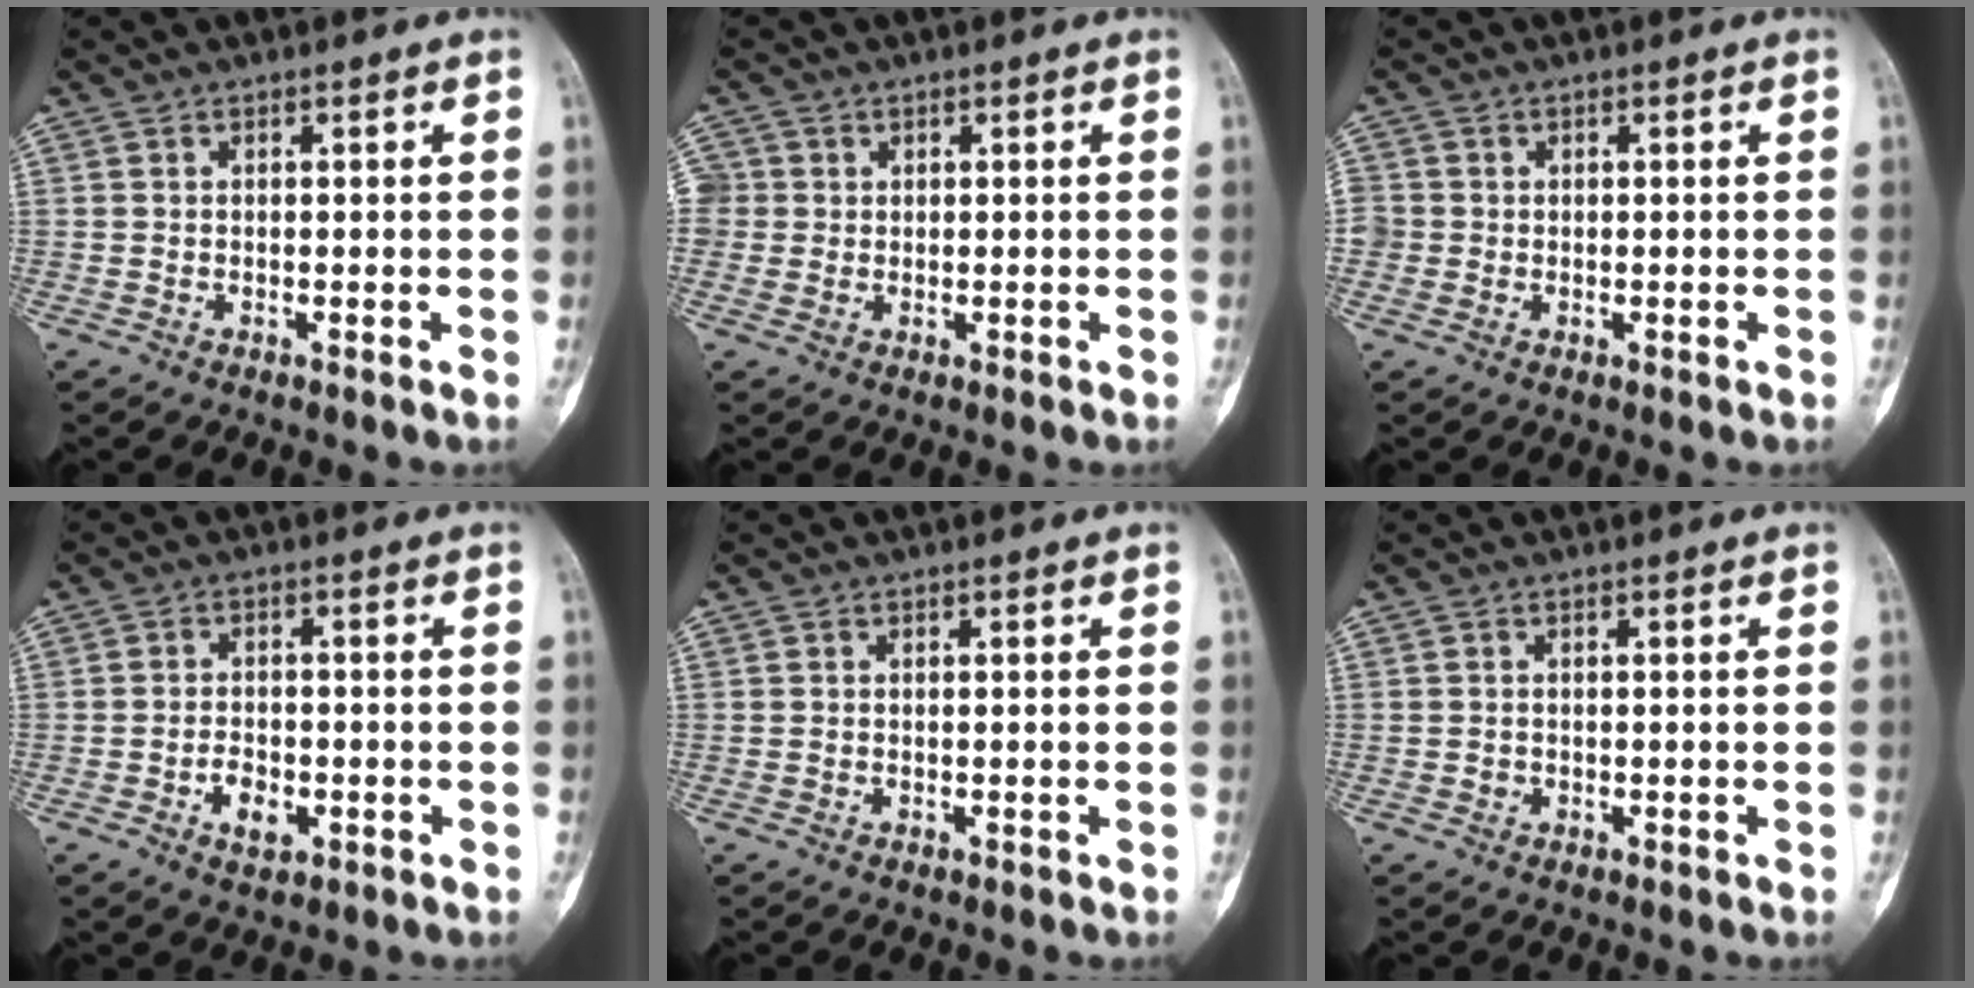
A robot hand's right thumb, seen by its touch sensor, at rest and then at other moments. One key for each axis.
{"total": 3.9, "fx": 0.6, "fy": 3.9, "fz": 0.4, "tx": 0.016, "ty": 0.008, "tz": 0.011}
{"total": 3.0, "fx": -0.1, "fy": 3.0, "fz": 0.5, "tx": 0.006, "ty": 0.005, "tz": -0.007}
{"total": 4.7, "fx": -1.9, "fy": 3.0, "fz": 3.0, "tx": -0.036, "ty": 0.010, "tz": -0.031}
{"total": 0.0}
{"total": 1.3, "fx": -0.5, "fy": 1.1, "fz": 0.3, "tx": 0.005, "ty": 0.006, "tz": -0.009}